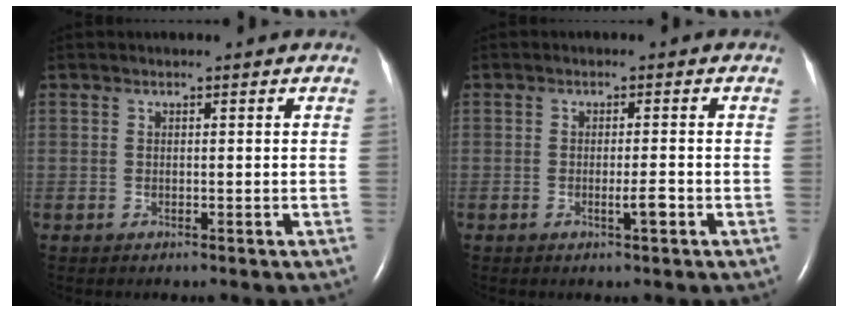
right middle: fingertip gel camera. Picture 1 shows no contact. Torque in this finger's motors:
{"motor_torque": [-0.27, 0.14, 0.04, 0.03]}